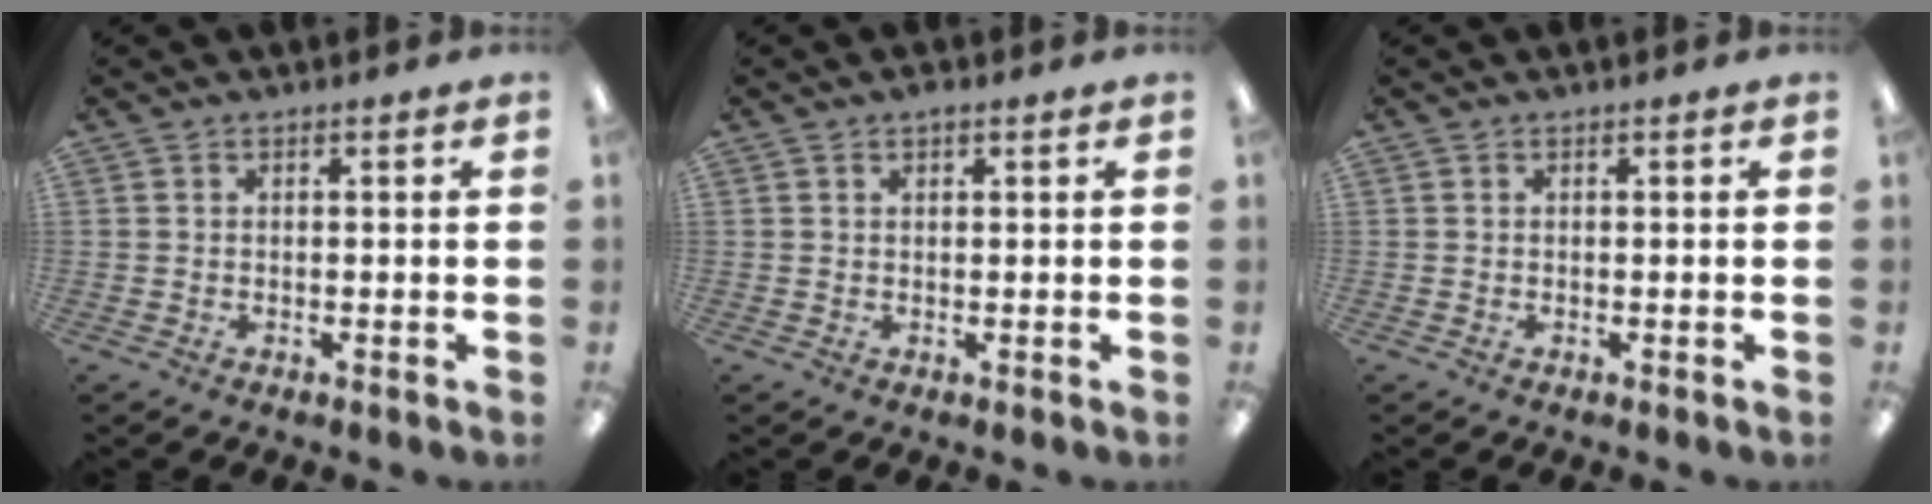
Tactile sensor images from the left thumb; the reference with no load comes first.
{"total": 1.2, "force": [0.9, 0.5, 0.7], "torque": [-0.008, -0.001, 0.013]}
{"total": 0.0}